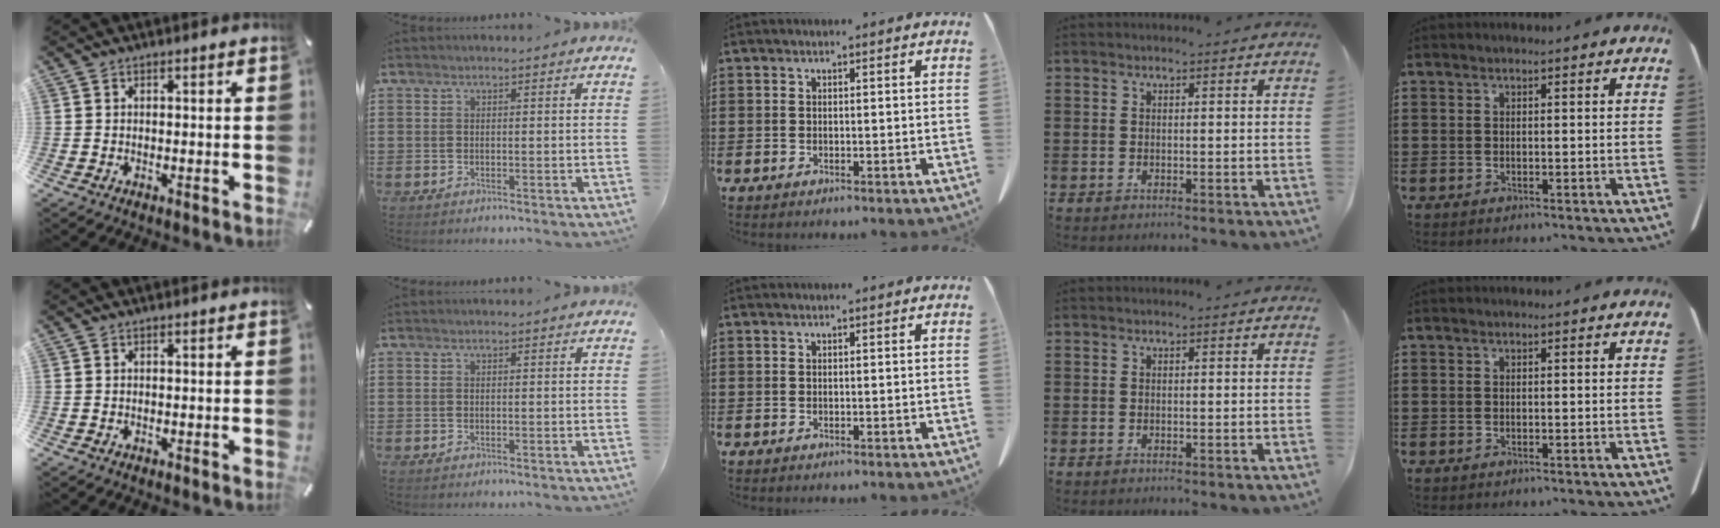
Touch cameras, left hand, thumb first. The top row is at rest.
{}